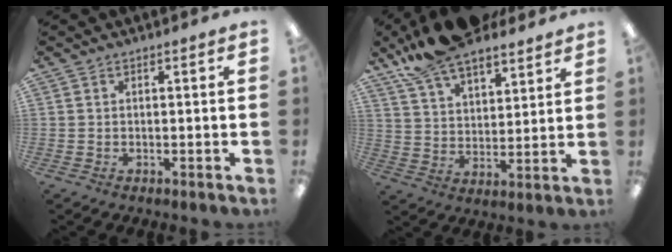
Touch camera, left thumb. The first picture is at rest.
{"total": 13.2, "force": [11.2, 4.4, 5.4], "torque": [-0.115, -0.059, 0.208]}